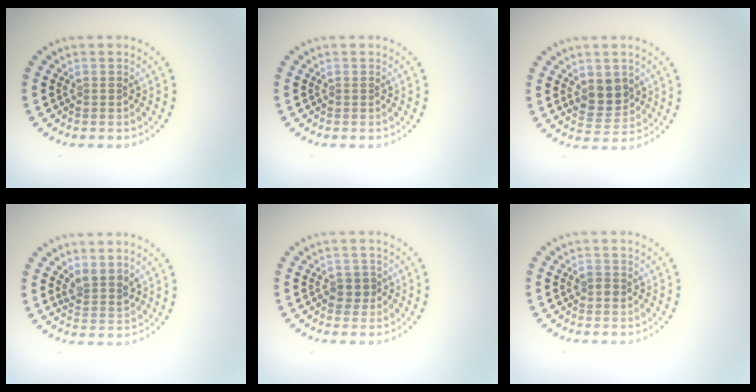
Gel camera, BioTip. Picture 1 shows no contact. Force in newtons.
{"total": 0.0}
{"total": 3.4, "press": 3.2, "slide": 1.0}
{"total": 2.3, "press": 1.8, "slide": 1.4}
{"total": 1.4, "press": 1.3, "slide": 0.6}
{"total": 0.9, "press": 0.9, "slide": 0.1}